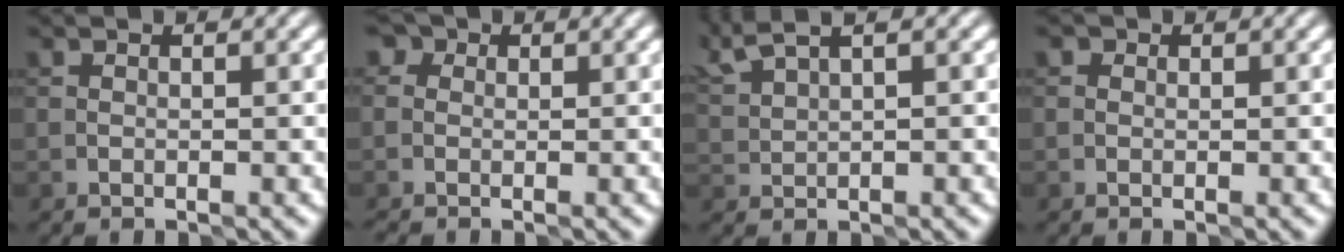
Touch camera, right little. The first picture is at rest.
{"total": 3.0, "force": [0.5, 2.6, 1.5], "torque": [-0.017, 0.016, -0.021]}
{"total": 4.1, "force": [3.3, 0.9, 2.2], "torque": [-0.056, 0.025, 0.060]}
{"total": 1.2, "force": [0.6, 0.8, 0.5], "torque": [-0.005, -0.001, -0.012]}